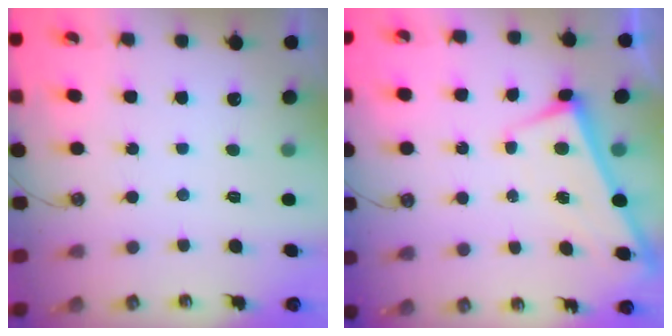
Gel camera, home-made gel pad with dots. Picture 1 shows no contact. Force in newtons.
{"total": 2.8, "press": 2.8, "slide": 0.3}